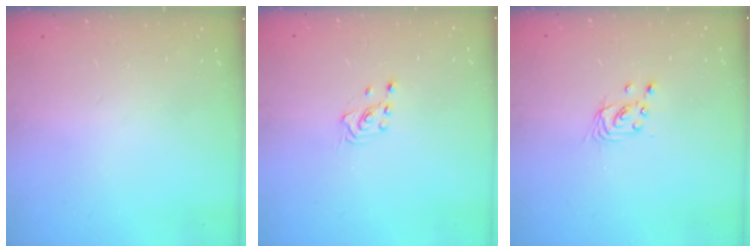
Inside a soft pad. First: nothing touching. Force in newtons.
{"total": 1.6, "press": 1.5, "slide": 0.2}
{"total": 2.5, "press": 2.5, "slide": 0.1}